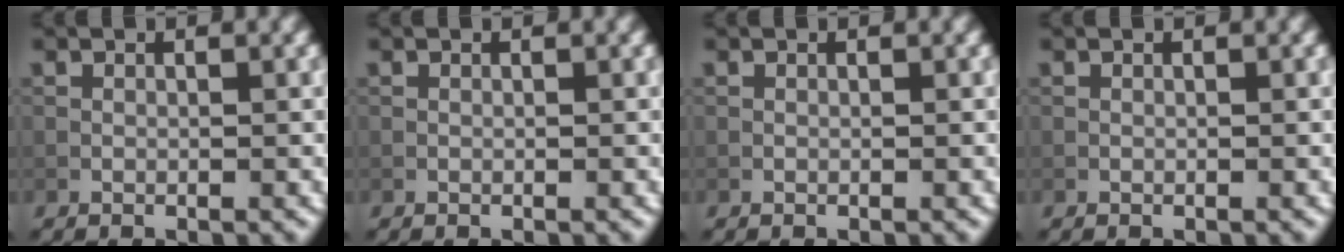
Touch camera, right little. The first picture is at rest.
{"total": 0.0}
{"total": 0.0}
{"total": 0.0}